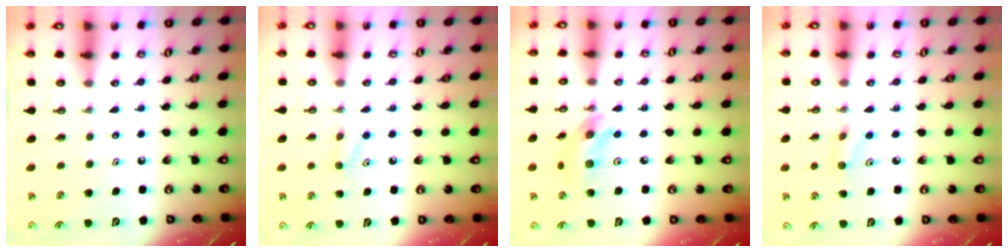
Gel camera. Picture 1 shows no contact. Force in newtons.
{"total": 4.5, "press": 4.4, "slide": 0.6}
{"total": 10.8, "press": 10.7, "slide": 0.8}
{"total": 4.6, "press": 4.5, "slide": 0.9}